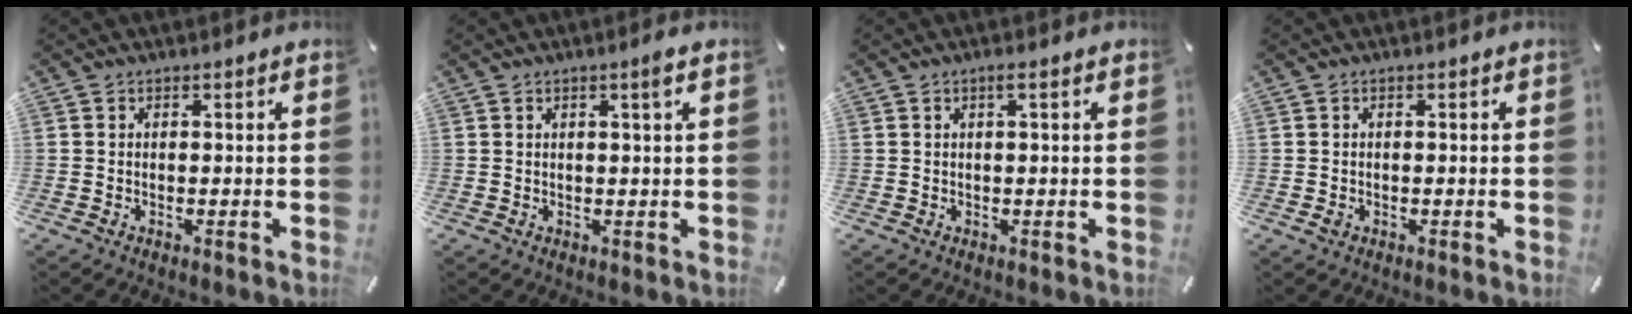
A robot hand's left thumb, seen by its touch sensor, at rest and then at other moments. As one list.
[{"total": 2.3, "force": [1.0, 0.1, 2.0], "torque": [-0.040, 0.001, 0.015]}, {"total": 1.7, "force": [0.5, 0.2, 1.6], "torque": [-0.031, 0.002, 0.007]}, {"total": 1.0, "force": [-0.3, 0.8, 0.6], "torque": [-0.012, 0.001, -0.006]}]